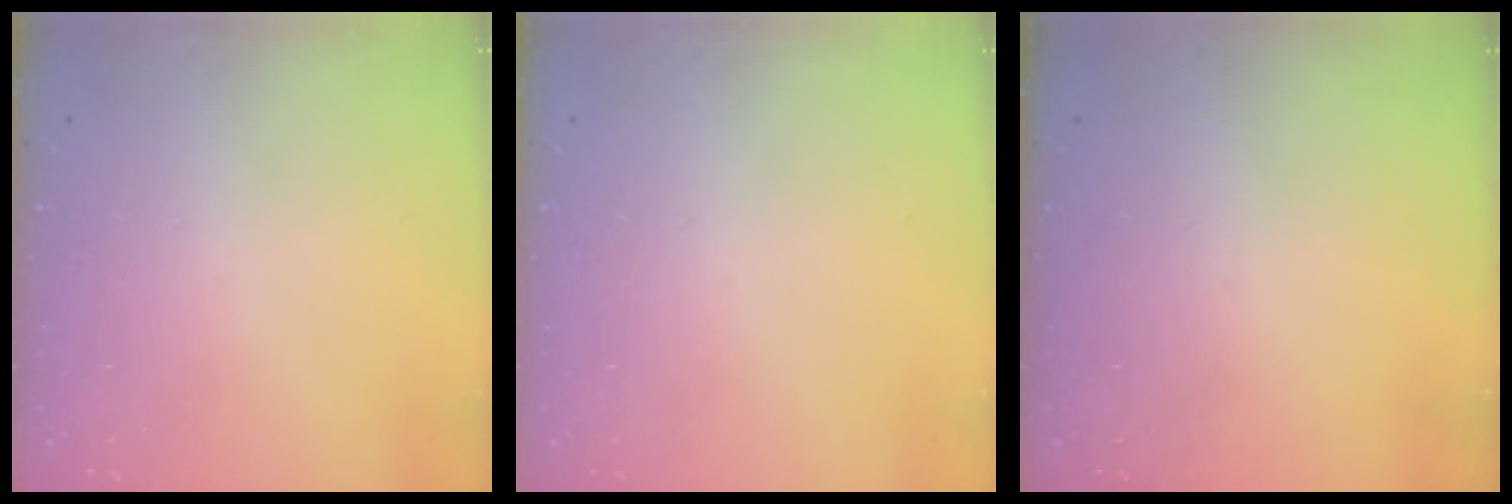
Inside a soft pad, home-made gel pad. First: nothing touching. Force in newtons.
{"total": 0.0}
{"total": 0.0}